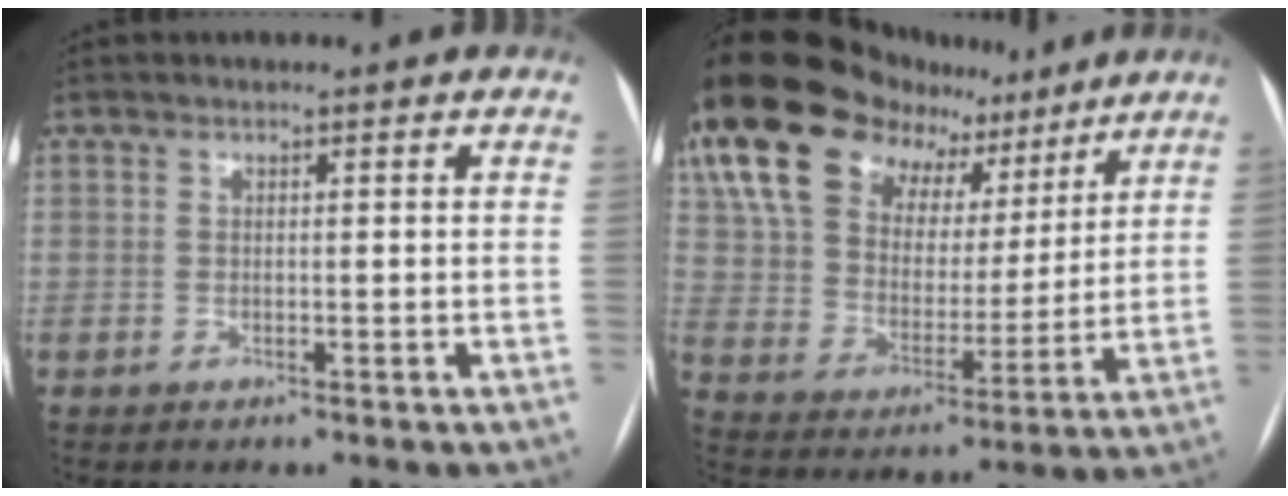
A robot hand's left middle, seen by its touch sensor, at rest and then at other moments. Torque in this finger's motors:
{"motor_torque": [1.23, -0.90, 1.06, 0.21]}